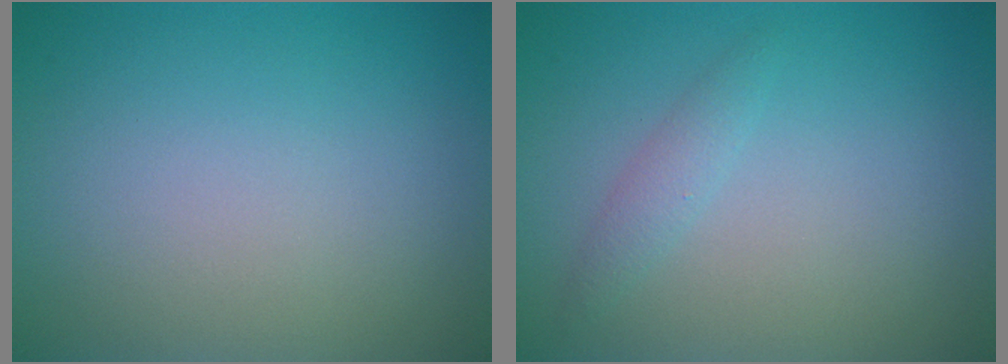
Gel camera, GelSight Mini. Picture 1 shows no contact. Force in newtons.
{"total": 1.2, "press": 1.2, "slide": 0.1}